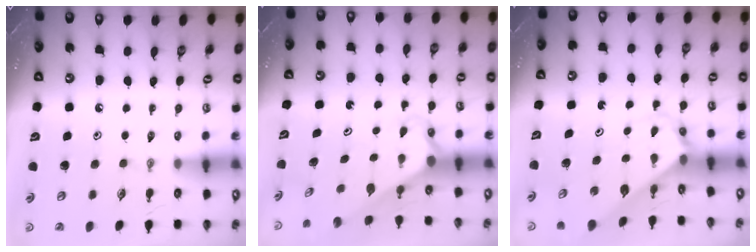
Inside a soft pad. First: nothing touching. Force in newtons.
{"total": 2.6, "press": 2.6, "slide": 0.1}
{"total": 2.8, "press": 2.8, "slide": 0.1}